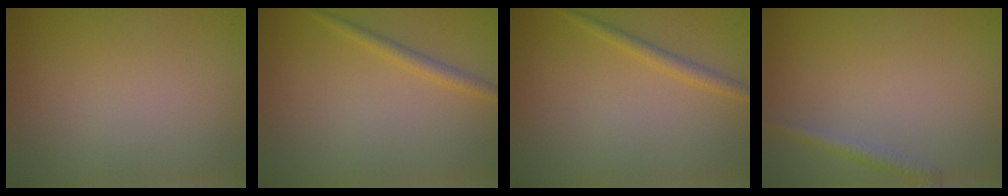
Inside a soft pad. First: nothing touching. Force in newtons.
{"total": 1.4, "press": 1.4, "slide": 0.1}
{"total": 1.4, "press": 1.4, "slide": 0.1}
{"total": 1.3, "press": 1.3, "slide": 0.1}